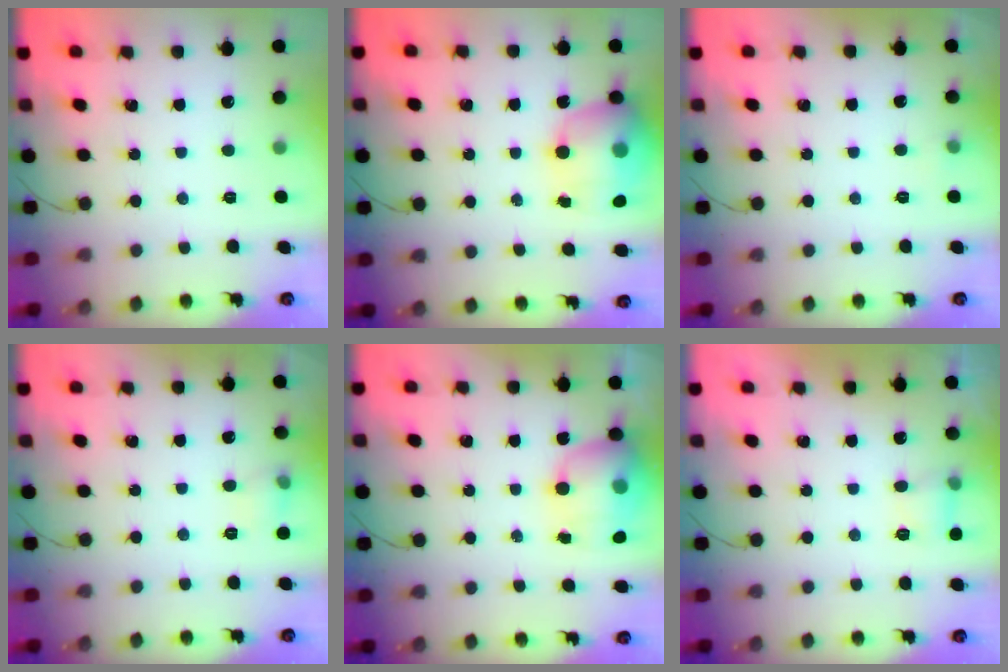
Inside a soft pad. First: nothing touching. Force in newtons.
{"total": 17.2, "press": 16.7, "slide": 4.1}
{"total": 3.5, "press": 3.4, "slide": 1.1}
{"total": 5.5, "press": 5.3, "slide": 1.6}
{"total": 13.7, "press": 13.3, "slide": 3.3}
{"total": 4.1, "press": 4.0, "slide": 1.2}